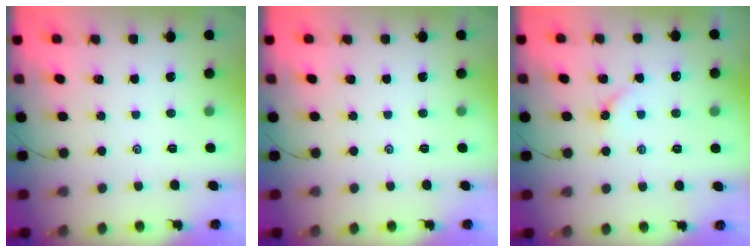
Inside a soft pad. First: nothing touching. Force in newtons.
{"total": 0.0}
{"total": 3.8, "press": 3.8, "slide": 0.7}